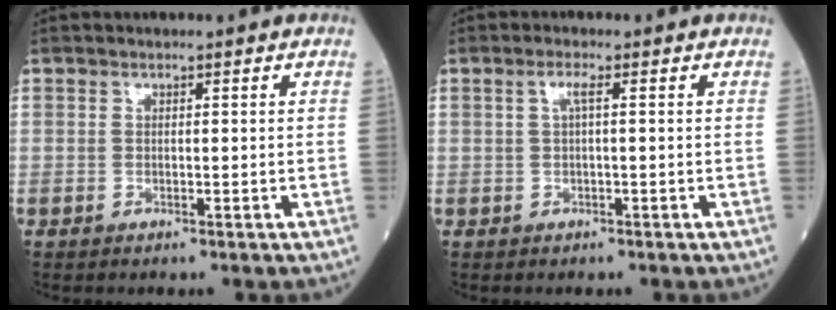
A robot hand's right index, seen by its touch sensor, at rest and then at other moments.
{"total": 1.6, "force": [0.3, 0.1, 1.5], "torque": [-0.033, 0.005, 0.004]}